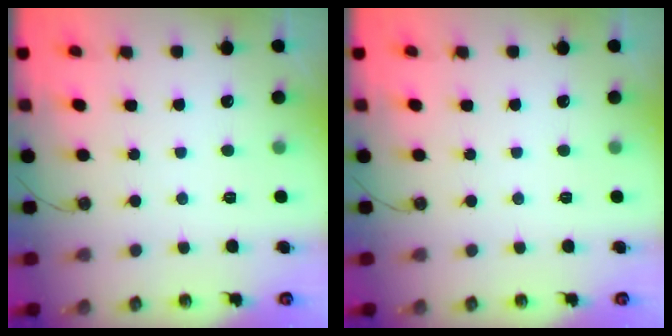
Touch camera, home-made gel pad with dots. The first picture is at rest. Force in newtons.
{"total": 0.0}